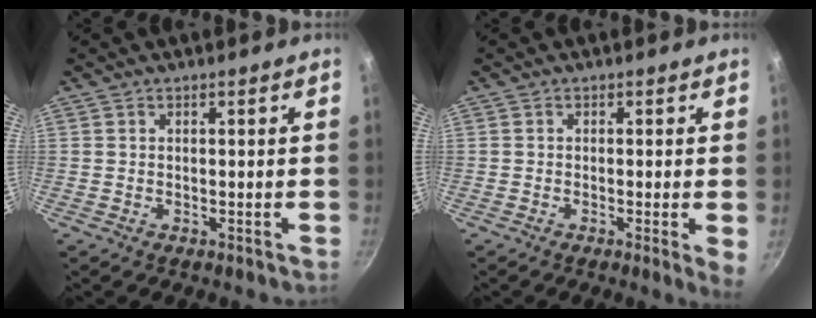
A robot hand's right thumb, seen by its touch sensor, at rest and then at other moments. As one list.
[{"total": 3.2, "force": [-0.4, 0.3, 3.1], "torque": [-0.041, -0.008, -0.009]}]